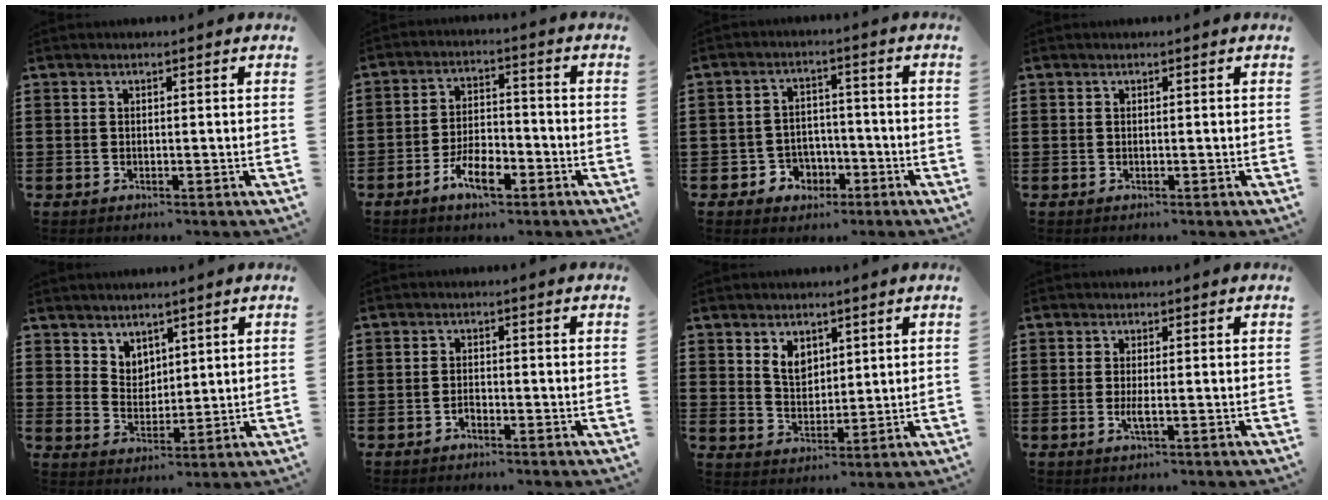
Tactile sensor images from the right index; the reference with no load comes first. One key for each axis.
{"total": 6.8, "fx": -3.9, "fy": 2.7, "fz": 4.8, "tx": -0.090, "ty": 0.009, "tz": -0.072}
{"total": 3.9, "fx": -2.1, "fy": 3.2, "fz": 0.9, "tx": -0.027, "ty": 0.010, "tz": -0.043}
{"total": 0.0}
{"total": 4.2, "fx": 3.4, "fy": 2.4, "fz": 0.0, "tx": -0.012, "ty": -0.001, "tz": 0.065}
{"total": 1.4, "fx": -1.0, "fy": 0.6, "fz": 0.6, "tx": -0.016, "ty": -0.002, "tz": -0.020}
{"total": 4.2, "fx": 2.4, "fy": 2.9, "fz": 1.9, "tx": -0.048, "ty": 0.010, "tz": 0.044}
{"total": 2.1, "fx": -0.5, "fy": 0.3, "fz": 2.0, "tx": -0.044, "ty": -0.006, "tz": -0.011}